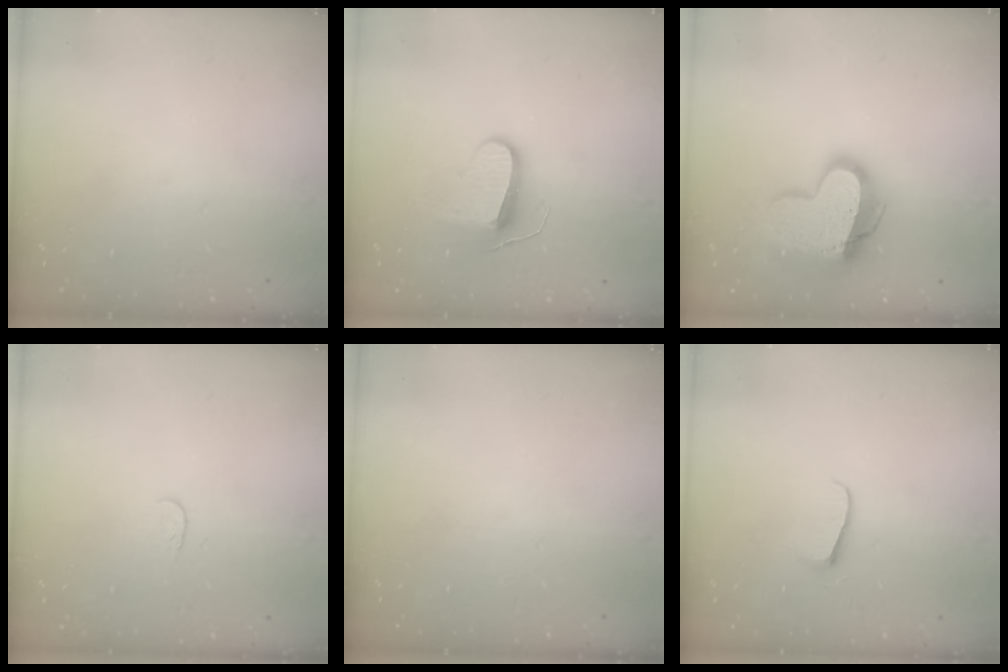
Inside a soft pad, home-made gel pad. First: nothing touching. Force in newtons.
{"total": 8.9, "press": 8.9, "slide": 0.1}
{"total": 16.7, "press": 16.7, "slide": 1.1}
{"total": 3.7, "press": 3.6, "slide": 0.3}
{"total": 0.0}
{"total": 5.4, "press": 5.4, "slide": 0.5}